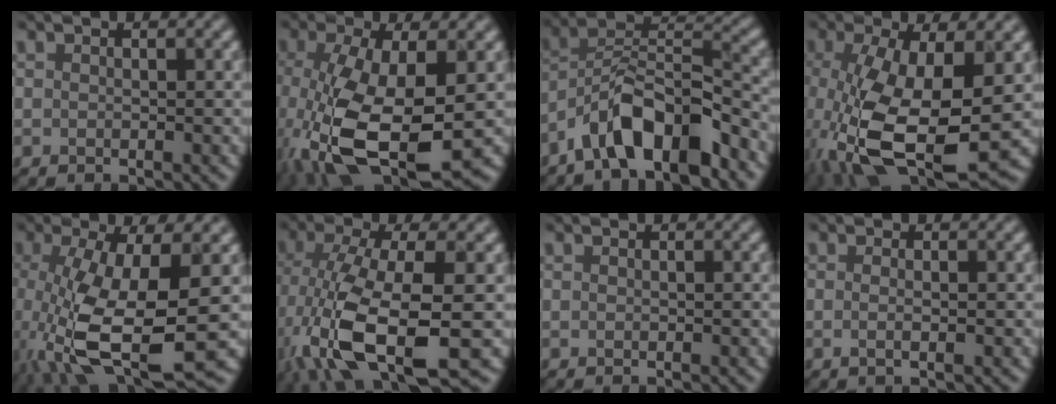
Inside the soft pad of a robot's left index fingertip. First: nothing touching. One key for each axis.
{"total": 10.9, "fx": -3.2, "fy": 4.4, "fz": 9.5, "tx": -0.219, "ty": -0.036, "tz": -0.047}
{"total": 7.9, "fx": -5.5, "fy": 2.6, "fz": 5.1, "tx": -0.081, "ty": 0.012, "tz": -0.101}
{"total": 12.3, "fx": -2.9, "fy": 5.0, "fz": 10.8, "tx": -0.244, "ty": -0.040, "tz": -0.038}
{"total": 11.4, "fx": -3.0, "fy": 3.9, "fz": 10.3, "tx": -0.220, "ty": -0.034, "tz": -0.047}
{"total": 11.1, "fx": -3.5, "fy": 4.1, "fz": 9.7, "tx": -0.213, "ty": -0.023, "tz": -0.060}
{"total": 0.0}
{"total": 1.1, "fx": -0.3, "fy": 0.1, "fz": 1.1, "tx": -0.020, "ty": -0.003, "tz": -0.004}